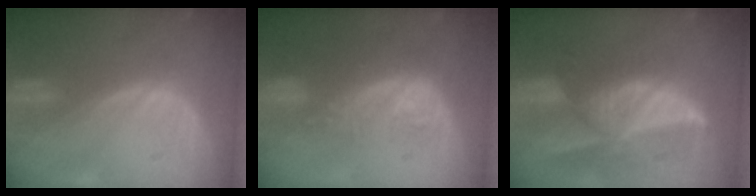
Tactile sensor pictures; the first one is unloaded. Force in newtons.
{"total": 9.5, "press": 8.2, "slide": 4.9}
{"total": 9.8, "press": 8.6, "slide": 4.7}